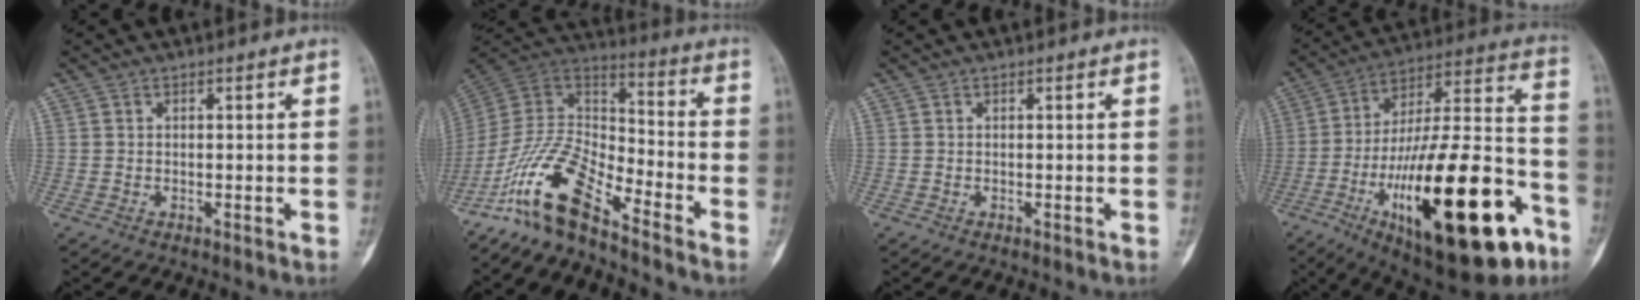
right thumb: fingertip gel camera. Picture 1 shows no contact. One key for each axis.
{"total": 13.8, "fx": -10.5, "fy": 3.8, "fz": 8.1, "tx": -0.150, "ty": 0.085, "tz": -0.212}
{"total": 0.0}
{"total": 34.9, "fx": -14.8, "fy": 12.0, "fz": 29.2, "tx": -0.447, "ty": 0.064, "tz": -0.222}